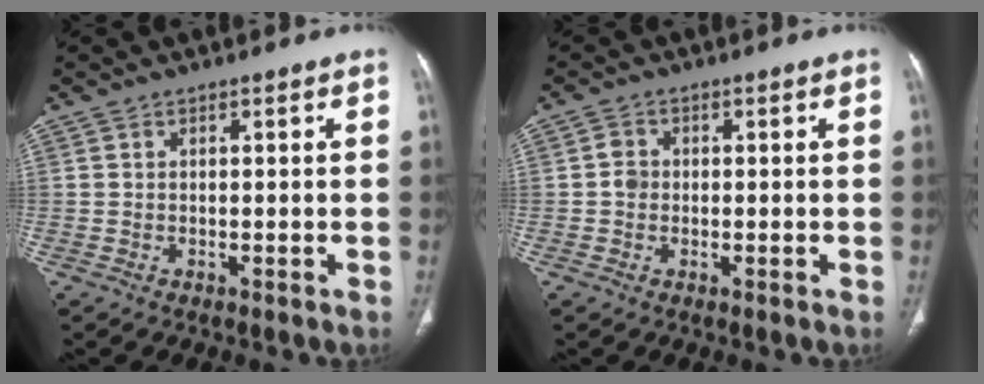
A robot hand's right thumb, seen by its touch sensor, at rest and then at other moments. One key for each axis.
{"total": 2.3, "fx": -0.2, "fy": 1.9, "fz": 1.1, "tx": -0.013, "ty": 0.006, "tz": -0.007}